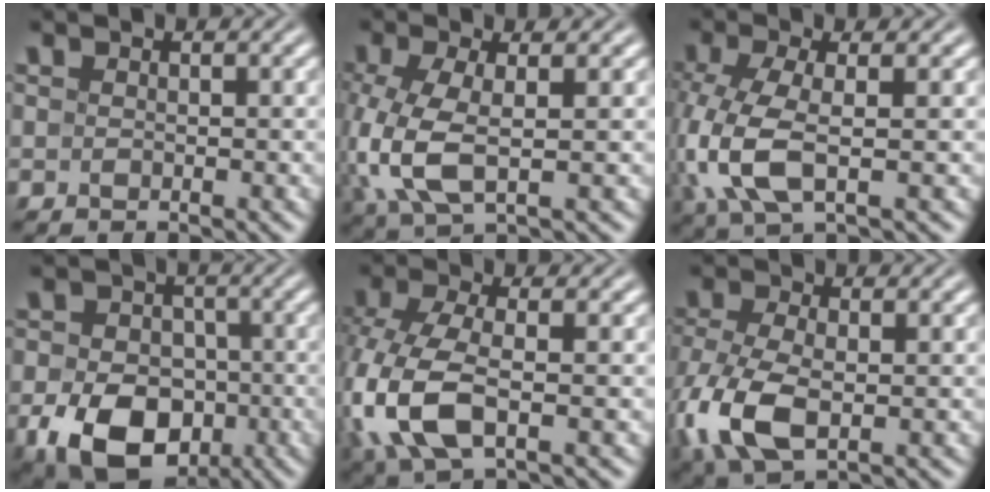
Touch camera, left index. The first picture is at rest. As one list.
[{"total": 5.8, "force": [-0.5, 2.4, 5.3], "torque": [-0.134, -0.004, -0.010]}, {"total": 6.4, "force": [-1.2, 2.6, 5.8], "torque": [-0.148, -0.003, -0.025]}, {"total": 10.2, "force": [-3.4, 7.2, 6.4], "torque": [-0.118, -0.025, -0.065]}, {"total": 7.7, "force": [-2.1, 3.6, 6.4], "torque": [-0.161, -0.005, -0.050]}, {"total": 7.7, "force": [-2.0, 4.1, 6.1], "torque": [-0.152, -0.011, -0.046]}]